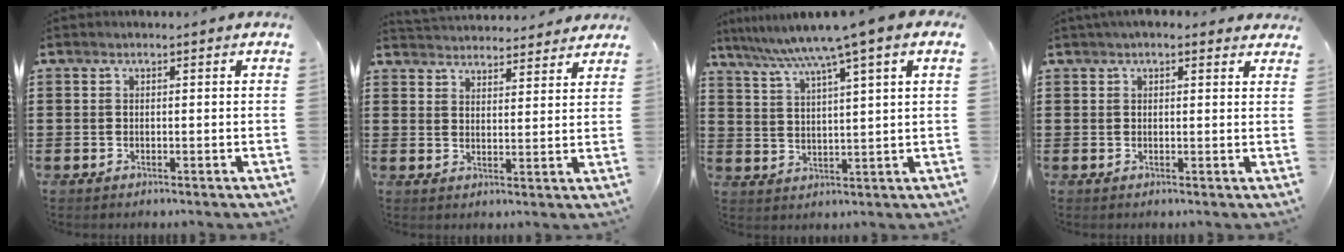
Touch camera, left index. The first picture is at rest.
{"total": 3.9, "force": [3.9, 0.4, 0.1], "torque": [-0.014, -0.015, 0.071]}
{"total": 7.0, "force": [5.1, -0.4, 4.8], "torque": [-0.110, -0.025, 0.081]}
{"total": 2.2, "force": [1.6, 1.1, 1.0], "torque": [-0.024, 0.008, 0.029]}